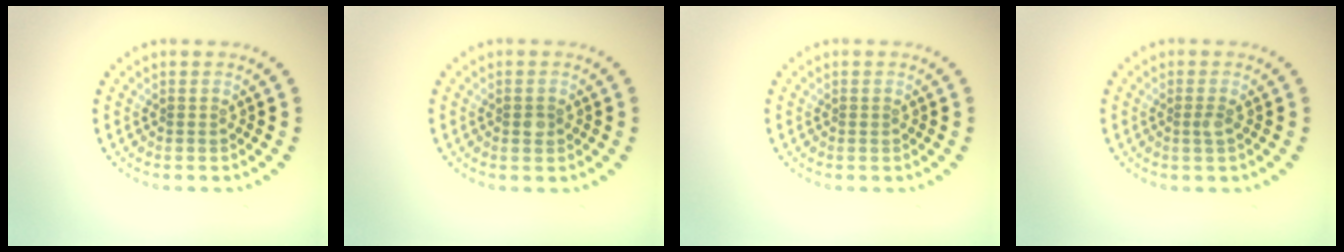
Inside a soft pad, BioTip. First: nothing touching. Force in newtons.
{"total": 0.9, "press": 0.9, "slide": 0.0}
{"total": 0.0}
{"total": 0.8, "press": 0.6, "slide": 0.5}